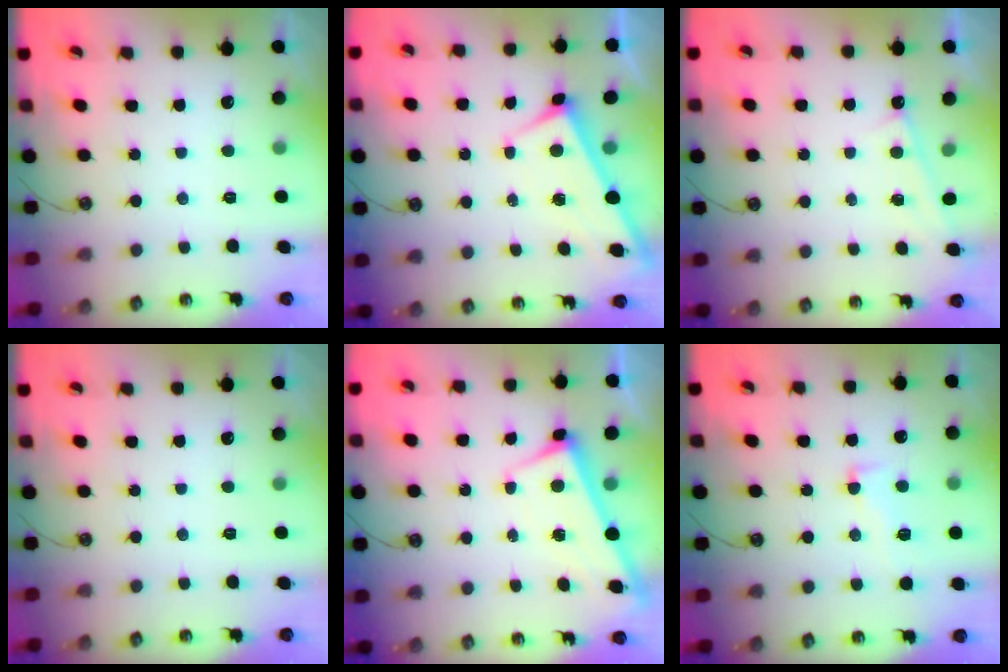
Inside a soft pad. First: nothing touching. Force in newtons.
{"total": 3.0, "press": 3.0, "slide": 0.1}
{"total": 0.6, "press": 0.5, "slide": 0.1}
{"total": 0.0}
{"total": 2.8, "press": 2.8, "slide": 0.5}
{"total": 2.5, "press": 2.0, "slide": 1.4}